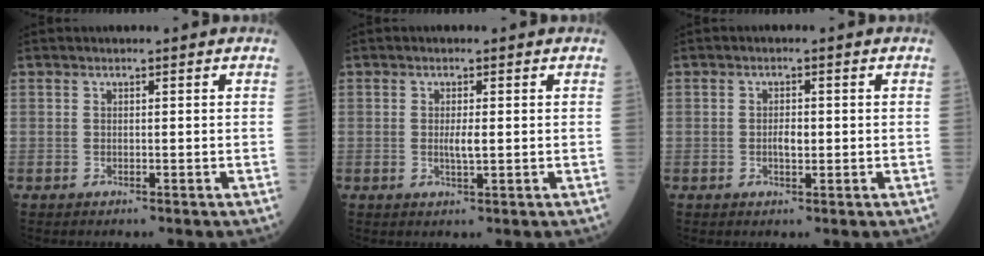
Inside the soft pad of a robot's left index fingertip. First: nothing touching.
{"total": 2.1, "force": [0.0, 0.3, 2.0], "torque": [-0.042, -0.002, 0.002]}
{"total": 2.0, "force": [-0.2, 0.8, 1.8], "torque": [-0.034, 0.002, -0.002]}